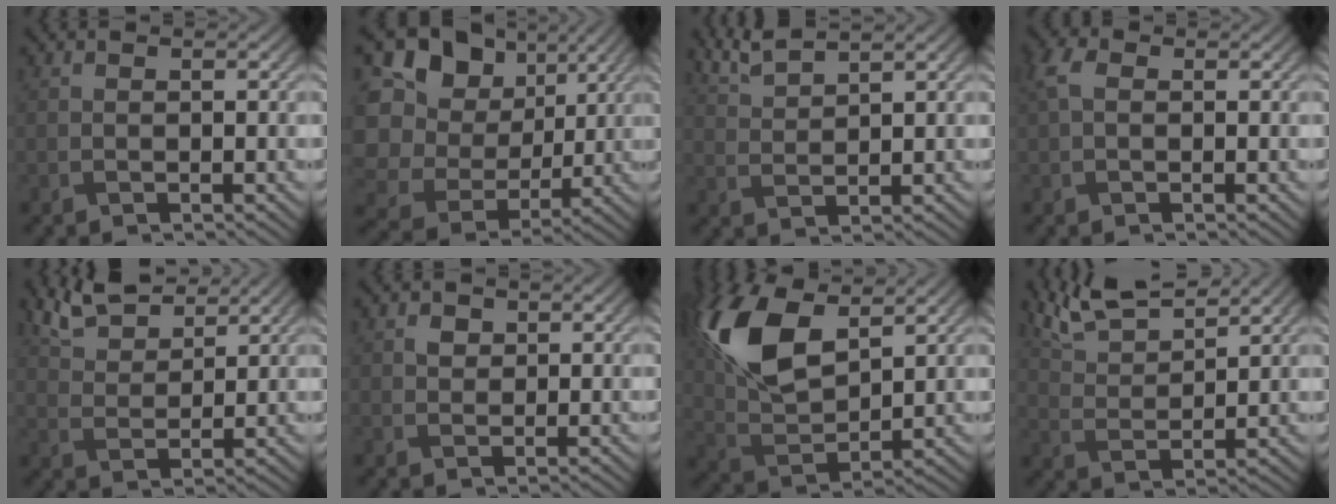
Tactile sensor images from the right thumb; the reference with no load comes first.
{"total": 16.2, "force": [3.2, 13.7, 8.0], "torque": [-0.256, 0.009, 0.076]}
{"total": 4.0, "force": [3.3, 0.6, 2.1], "torque": [-0.044, 0.010, 0.074]}
{"total": 2.8, "force": [0.3, 1.7, 2.1], "torque": [-0.054, 0.008, -0.002]}
{"total": 6.6, "force": [5.3, 2.3, 3.1], "torque": [-0.081, 0.010, 0.111]}
{"total": 1.4, "force": [0.3, 1.2, 0.5], "torque": [-0.011, -0.004, 0.002]}
{"total": 14.1, "force": [6.5, 6.9, 10.4], "torque": [-0.254, 0.021, 0.129]}
{"total": 7.9, "force": [6.7, 1.8, 3.9], "torque": [-0.099, 0.014, 0.132]}